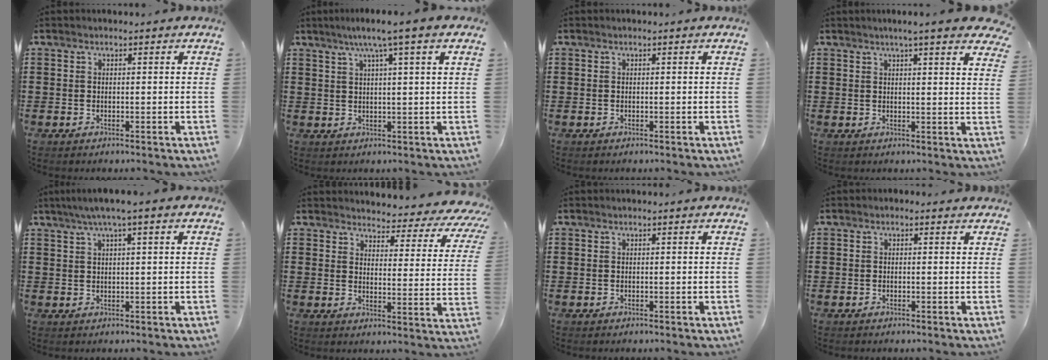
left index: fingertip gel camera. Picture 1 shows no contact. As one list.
[{"total": 4.9, "force": [2.9, -0.7, 3.9], "torque": [-0.083, 0.000, 0.046]}, {"total": 0.0}, {"total": 4.1, "force": [3.4, -0.2, 2.3], "torque": [-0.047, -0.007, 0.058]}, {"total": 3.0, "force": [1.3, -0.1, 2.7], "torque": [-0.052, 0.000, 0.021]}, {"total": 3.9, "force": [3.7, 0.8, 0.9], "torque": [-0.025, -0.036, 0.057]}, {"total": 0.0}, {"total": 0.6, "force": [-0.2, 0.5, 0.2], "torque": [-0.005, 0.003, -0.004]}]